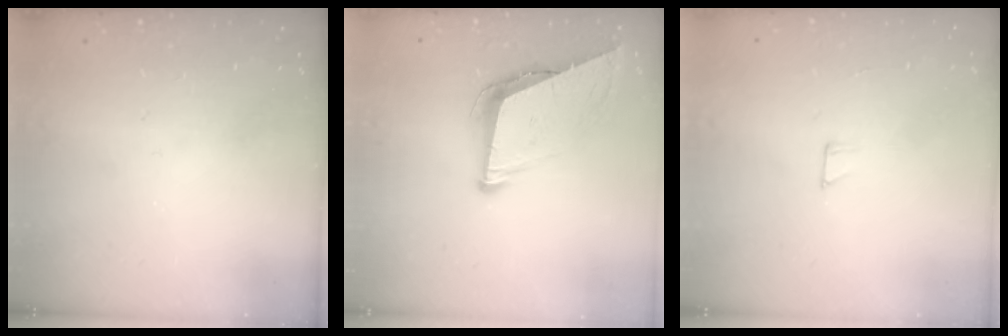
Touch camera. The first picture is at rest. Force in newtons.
{"total": 9.3, "press": 8.9, "slide": 2.7}
{"total": 4.3, "press": 4.3, "slide": 0.4}